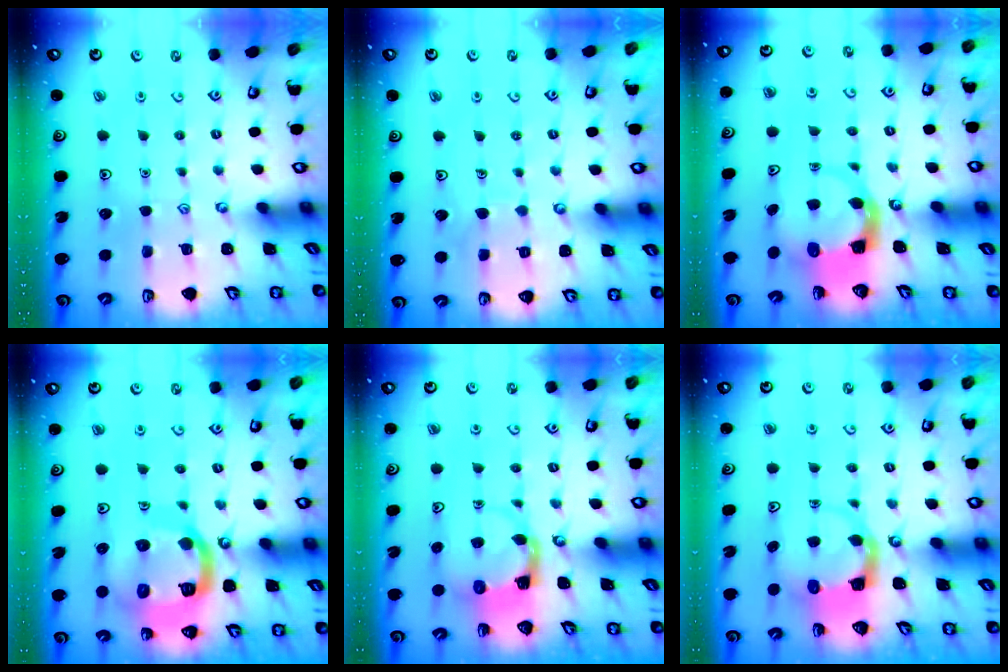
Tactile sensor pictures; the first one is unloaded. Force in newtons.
{"total": 4.1, "press": 4.1, "slide": 0.2}
{"total": 3.9, "press": 3.8, "slide": 0.6}
{"total": 19.0, "press": 18.9, "slide": 2.2}
{"total": 3.7, "press": 3.6, "slide": 0.7}
{"total": 3.7, "press": 3.6, "slide": 0.4}